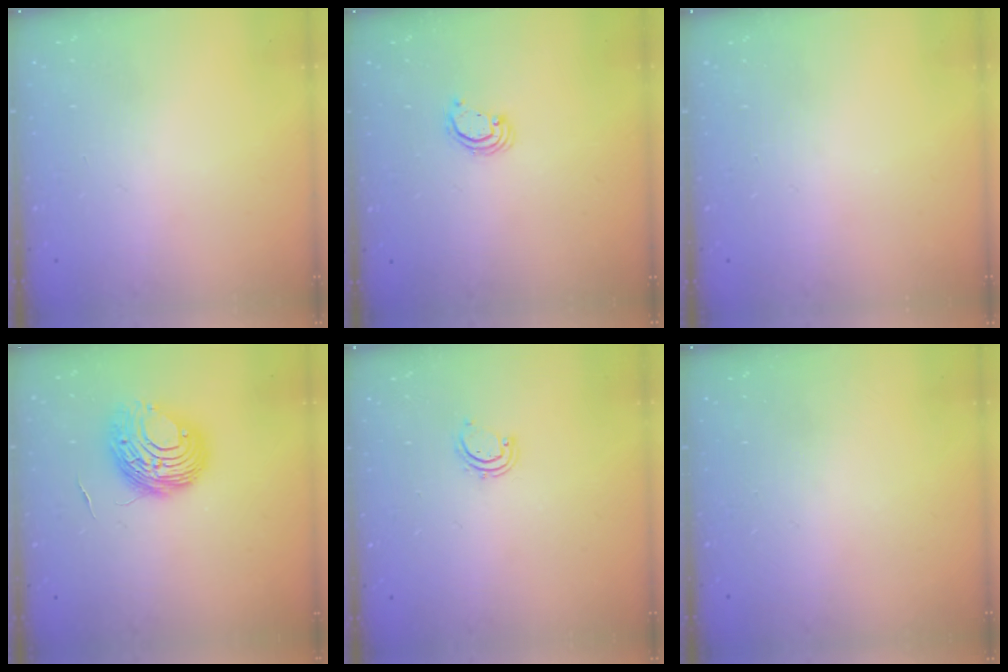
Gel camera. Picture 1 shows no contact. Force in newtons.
{"total": 2.2, "press": 2.2, "slide": 0.2}
{"total": 0.0}
{"total": 9.7, "press": 9.6, "slide": 1.3}
{"total": 2.9, "press": 2.9, "slide": 0.3}
{"total": 0.0}